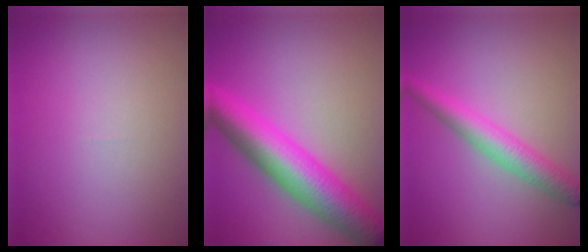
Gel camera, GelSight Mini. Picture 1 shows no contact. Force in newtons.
{"total": 8.6, "press": 8.6, "slide": 0.1}
{"total": 3.7, "press": 3.7, "slide": 0.1}